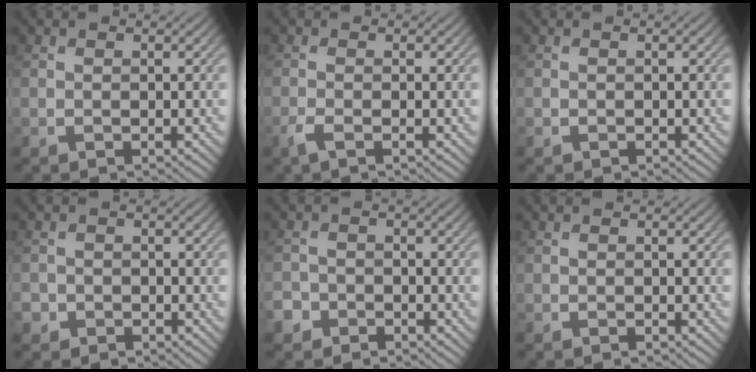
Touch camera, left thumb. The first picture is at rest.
{"total": 1.5, "force": [-0.9, 0.1, 1.2], "torque": [-0.029, 0.001, -0.024]}
{"total": 0.0}
{"total": 1.9, "force": [-1.0, 1.6, 0.2], "torque": [-0.001, -0.005, -0.021]}
{"total": 2.6, "force": [-1.7, 1.9, 0.4], "torque": [-0.009, -0.002, -0.037]}
{"total": 0.0}